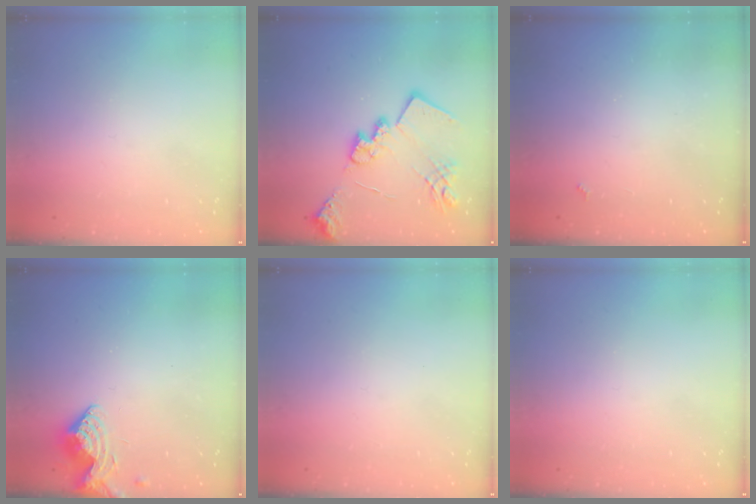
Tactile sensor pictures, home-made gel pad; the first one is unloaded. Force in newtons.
{"total": 19.5, "press": 19.4, "slide": 1.7}
{"total": 2.3, "press": 2.3, "slide": 0.4}
{"total": 8.3, "press": 8.3, "slide": 0.4}
{"total": 0.0}
{"total": 0.0}